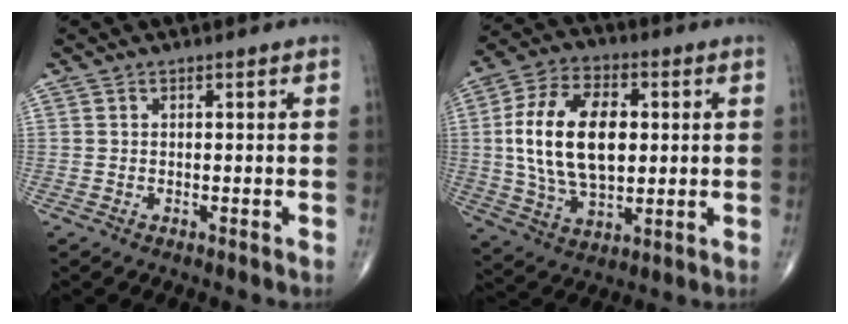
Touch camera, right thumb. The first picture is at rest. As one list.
[{"total": 18.3, "force": [1.8, 10.6, 14.9], "torque": [-0.265, 0.004, 0.035]}]